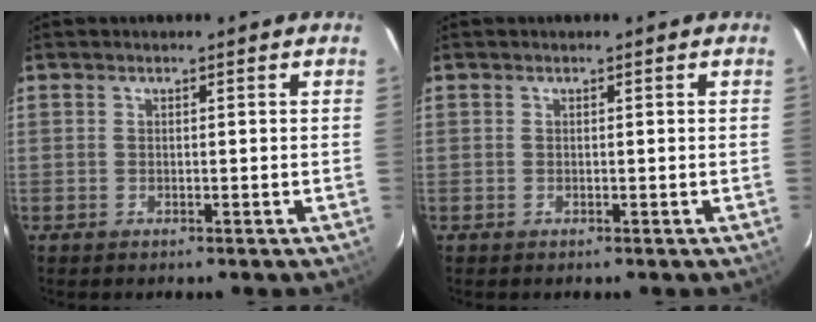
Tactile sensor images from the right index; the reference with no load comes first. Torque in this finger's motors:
{"motor_torque": [0.00, 0.00, 0.00, 0.00]}